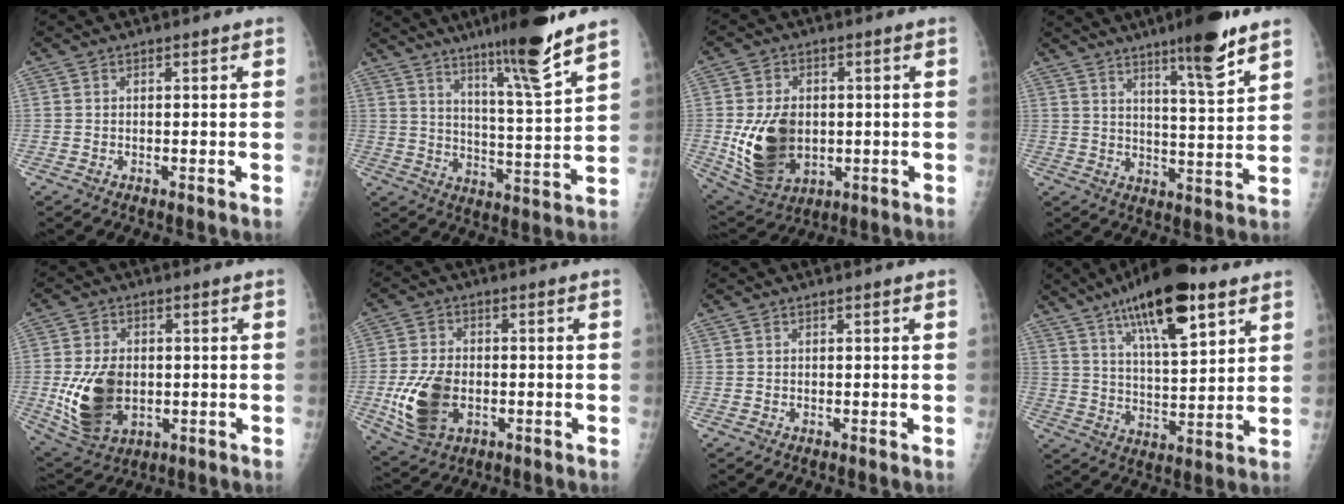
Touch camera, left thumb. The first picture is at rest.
{"total": 14.5, "force": [10.2, -0.1, 10.3], "torque": [-0.160, -0.064, 0.163]}
{"total": 14.1, "force": [-1.0, 9.9, 10.0], "torque": [-0.161, -0.010, 0.004]}
{"total": 11.9, "force": [7.9, 1.2, 8.8], "torque": [-0.126, -0.049, 0.120]}
{"total": 13.4, "force": [-1.4, 9.0, 9.8], "torque": [-0.167, -0.006, -0.006]}
{"total": 11.5, "force": [-2.5, 7.5, 8.4], "torque": [-0.158, 0.003, -0.037]}
{"total": 0.0}
{"total": 18.3, "force": [10.2, 5.9, 14.1], "torque": [-0.208, -0.033, 0.169]}